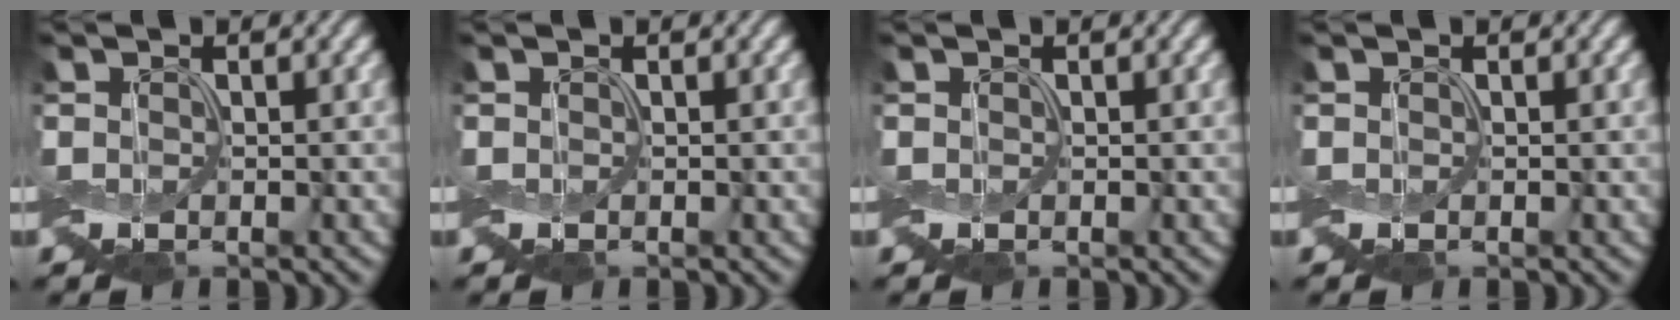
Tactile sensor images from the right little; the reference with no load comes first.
{"total": 0.0}
{"total": 0.0}
{"total": 0.0}